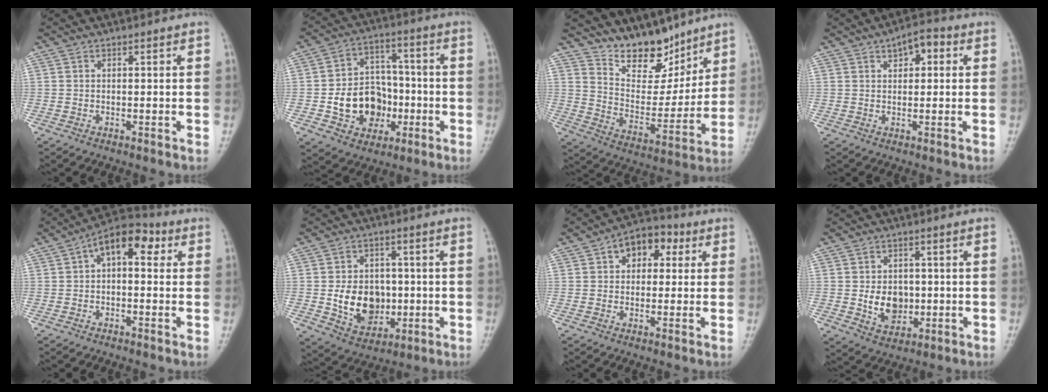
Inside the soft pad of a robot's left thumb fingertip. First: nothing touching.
{"total": 13.5, "force": [-3.3, 10.9, 7.3], "torque": [-0.068, 0.037, -0.051]}
{"total": 13.8, "force": [11.2, 6.5, 5.0], "torque": [-0.040, -0.079, 0.200]}
{"total": 5.0, "force": [1.9, 2.8, 3.7], "torque": [-0.031, 0.007, 0.018]}
{"total": 9.7, "force": [2.3, 5.7, 7.5], "torque": [-0.084, 0.031, 0.022]}
{"total": 11.6, "force": [-1.0, 9.0, 7.3], "torque": [-0.078, -0.001, -0.006]}
{"total": 8.7, "force": [2.7, 6.0, 5.7], "torque": [-0.041, 0.014, 0.029]}
{"total": 7.3, "force": [-0.4, 5.7, 4.6], "torque": [-0.042, -0.001, 0.001]}